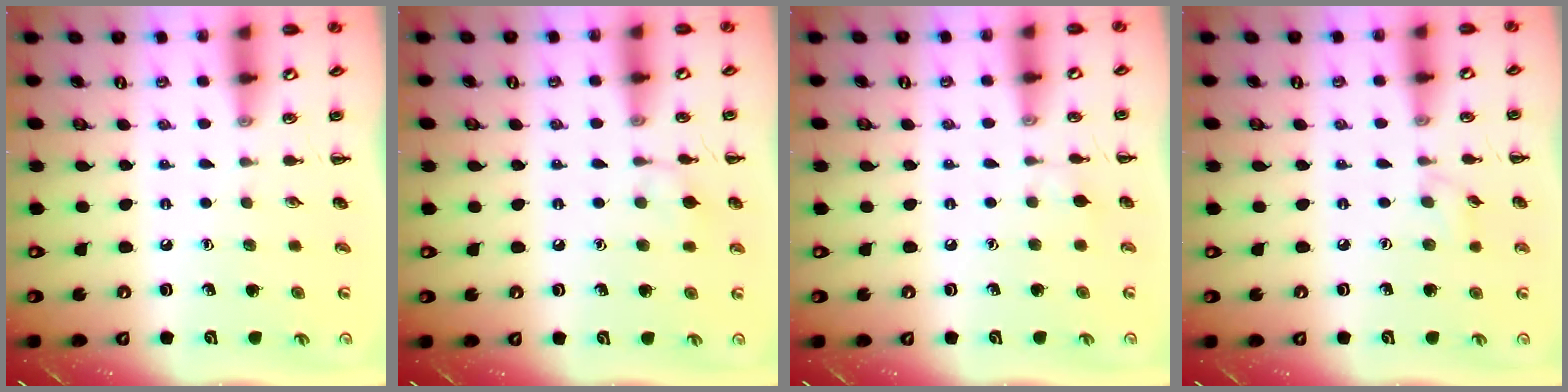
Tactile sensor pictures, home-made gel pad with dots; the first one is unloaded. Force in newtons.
{"total": 6.6, "press": 6.4, "slide": 1.7}
{"total": 3.9, "press": 3.6, "slide": 1.4}
{"total": 3.9, "press": 3.6, "slide": 1.5}